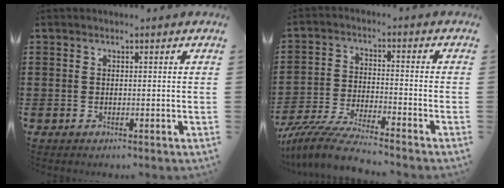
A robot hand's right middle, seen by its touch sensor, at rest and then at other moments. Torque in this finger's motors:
{"motor_torque": [1.62, -0.51, 0.68, 0.21]}